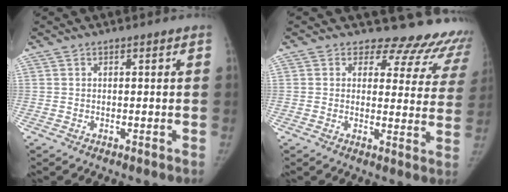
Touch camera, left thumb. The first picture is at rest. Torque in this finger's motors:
{"motor_torque": [-0.42, -0.10, -0.11, -0.30, -0.01]}